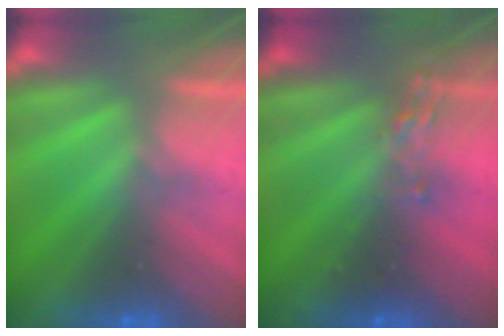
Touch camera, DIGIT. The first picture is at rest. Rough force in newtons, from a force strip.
{"total": 2.5}